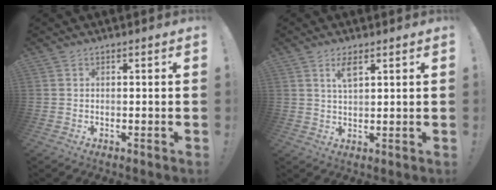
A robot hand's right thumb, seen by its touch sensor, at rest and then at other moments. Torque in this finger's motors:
{"motor_torque": [-0.20, 0.98, 0.68, 0.21, 0.06]}